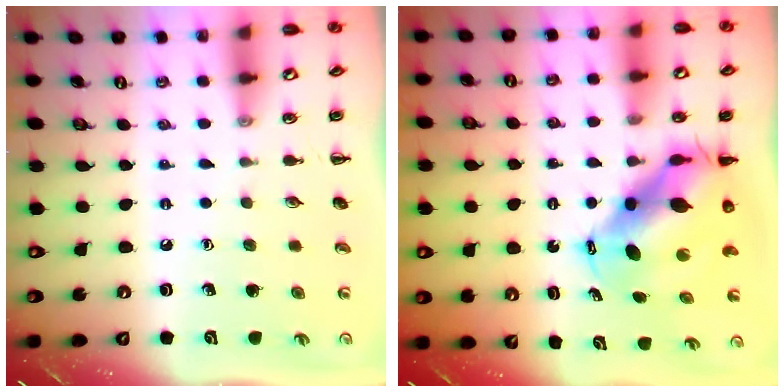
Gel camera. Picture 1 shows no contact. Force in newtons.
{"total": 10.8, "press": 10.4, "slide": 3.0}